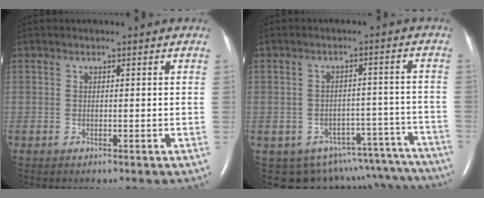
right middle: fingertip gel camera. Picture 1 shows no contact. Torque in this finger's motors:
{"motor_torque": [-0.24, -0.41, 0.00, 0.00]}